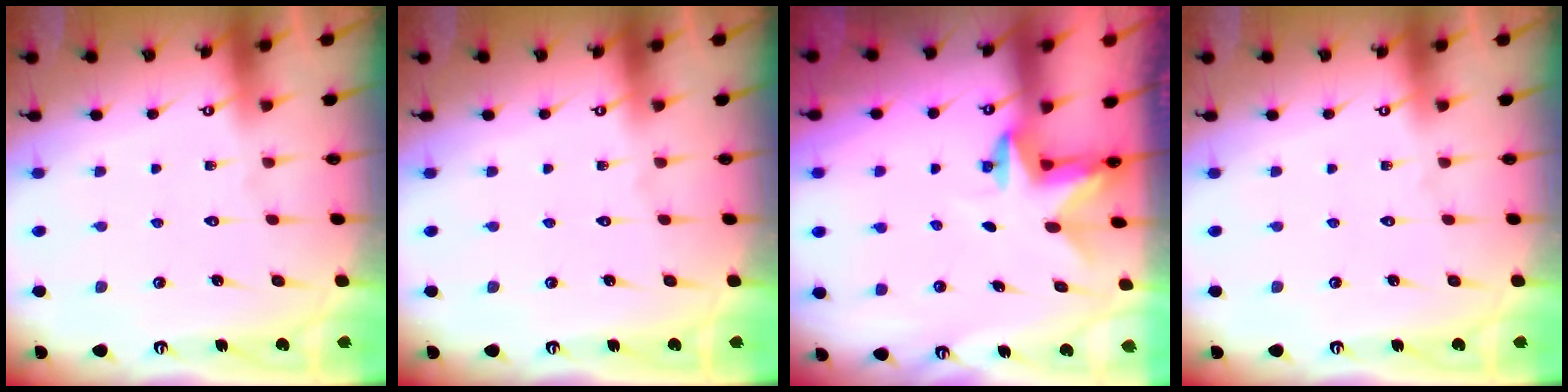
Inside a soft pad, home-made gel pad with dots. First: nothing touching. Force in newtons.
{"total": 0.0}
{"total": 2.4, "press": 2.4, "slide": 0.4}
{"total": 0.0}